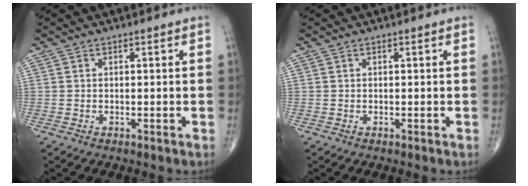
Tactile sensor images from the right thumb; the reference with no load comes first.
{"total": 0.0}